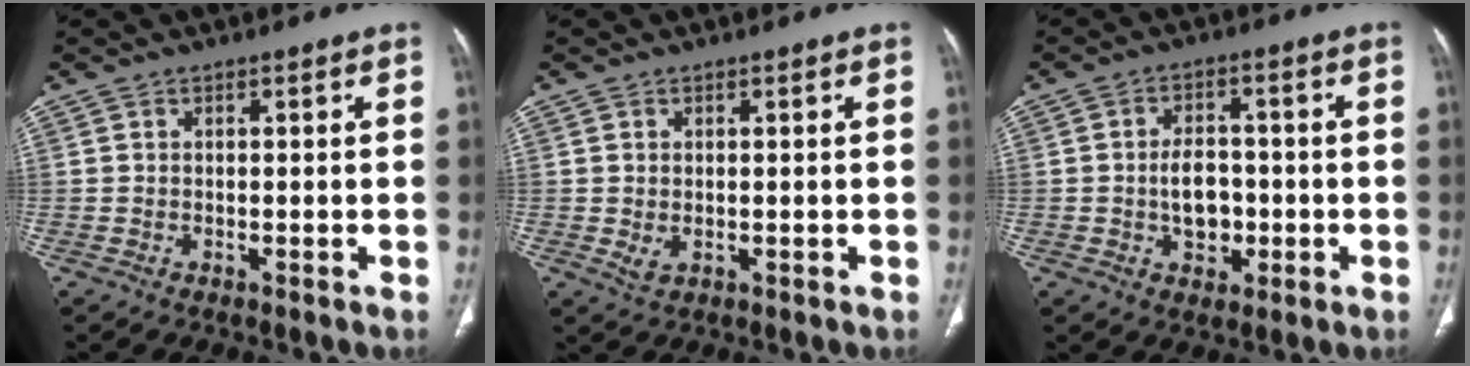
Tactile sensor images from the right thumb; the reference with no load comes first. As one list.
[{"total": 2.1, "force": [-0.1, 1.2, 1.6], "torque": [-0.035, -0.002, 0.005]}, {"total": 6.8, "force": [-1.1, 4.7, 4.8], "torque": [-0.056, 0.013, -0.017]}]